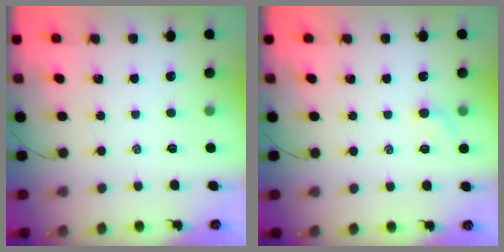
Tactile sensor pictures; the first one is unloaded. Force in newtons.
{"total": 4.4, "press": 4.3, "slide": 1.0}